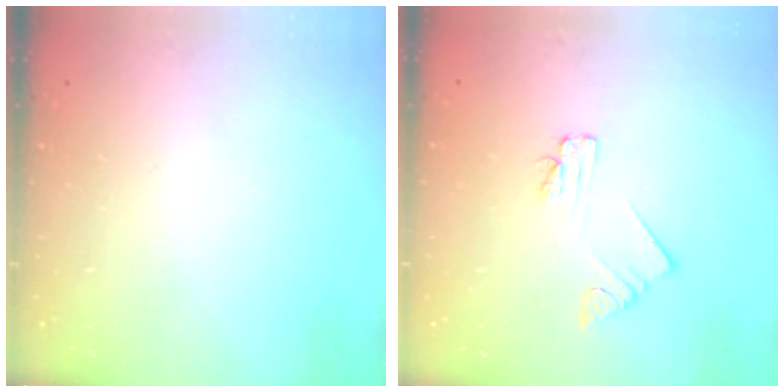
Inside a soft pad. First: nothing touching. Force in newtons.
{"total": 2.2, "press": 2.2, "slide": 0.3}